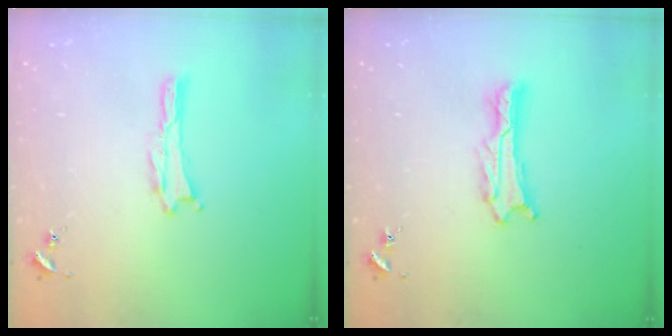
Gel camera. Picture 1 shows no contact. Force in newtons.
{"total": 1.1, "press": 1.1, "slide": 0.2}